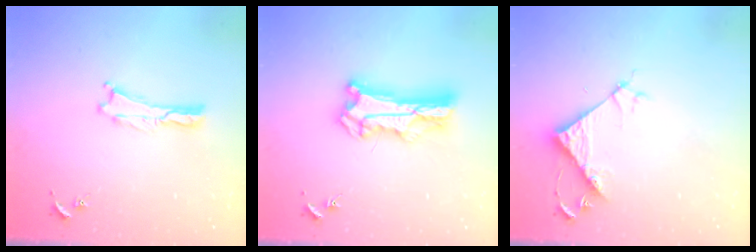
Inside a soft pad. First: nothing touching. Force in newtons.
{"total": 10.7, "press": 10.6, "slide": 1.0}
{"total": 5.8, "press": 5.8, "slide": 0.2}